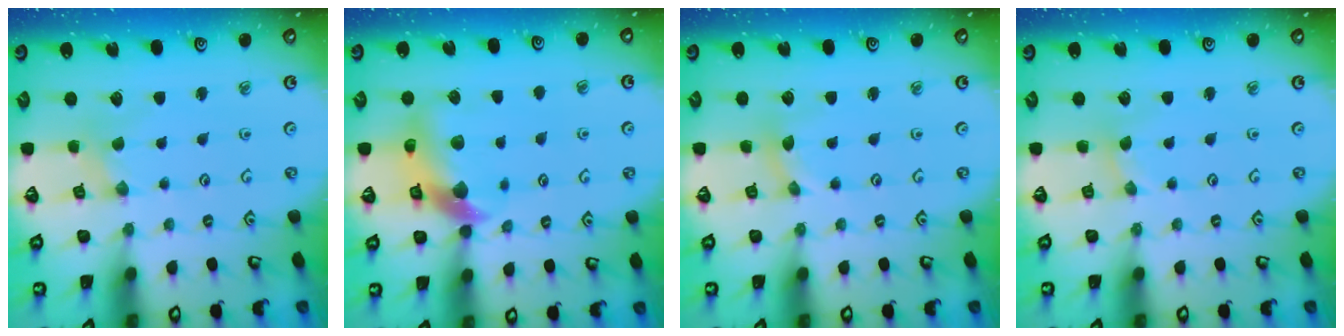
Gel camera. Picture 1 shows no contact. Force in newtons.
{"total": 10.4, "press": 10.3, "slide": 1.5}
{"total": 1.9, "press": 1.9, "slide": 0.4}
{"total": 0.6, "press": 0.5, "slide": 0.1}